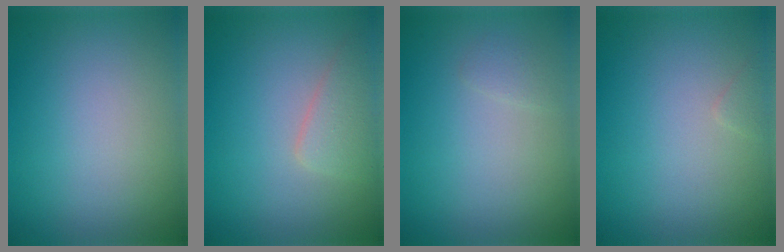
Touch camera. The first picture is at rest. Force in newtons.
{"total": 2.4, "press": 2.4, "slide": 0.1}
{"total": 0.7, "press": 0.7, "slide": 0.1}
{"total": 0.6, "press": 0.6, "slide": 0.0}